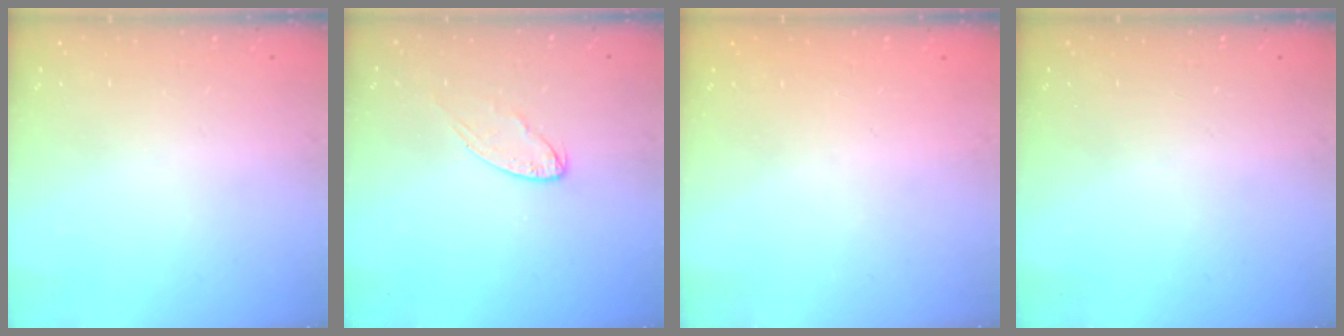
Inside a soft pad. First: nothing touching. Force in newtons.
{"total": 6.1, "press": 6.0, "slide": 0.6}
{"total": 0.0}
{"total": 0.0}